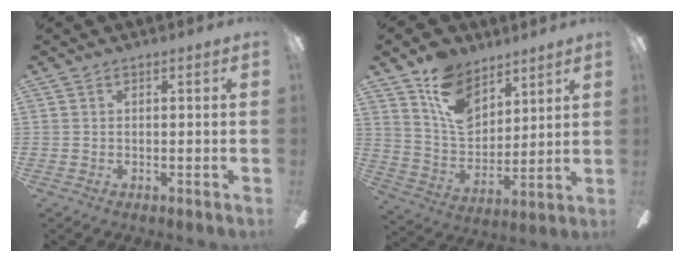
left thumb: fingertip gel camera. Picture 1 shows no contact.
{"total": 13.8, "force": [8.6, 8.8, 6.4], "torque": [-0.122, -0.039, 0.168]}